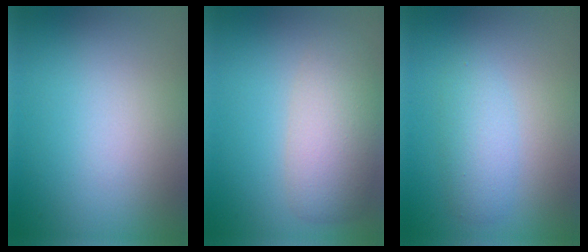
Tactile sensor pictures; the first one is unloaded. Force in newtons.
{"total": 4.6, "press": 4.6, "slide": 0.1}
{"total": 2.2, "press": 2.2, "slide": 0.0}